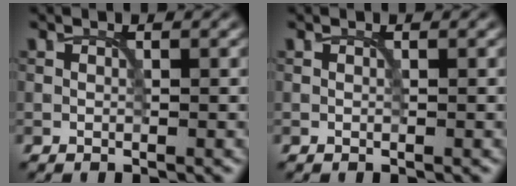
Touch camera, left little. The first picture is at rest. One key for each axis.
{"total": 0.0}